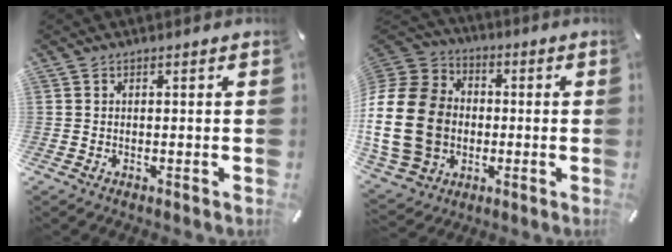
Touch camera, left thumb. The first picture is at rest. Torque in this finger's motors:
{"motor_torque": [1.13, 3.88, 1.75, -1.02, 0.36]}